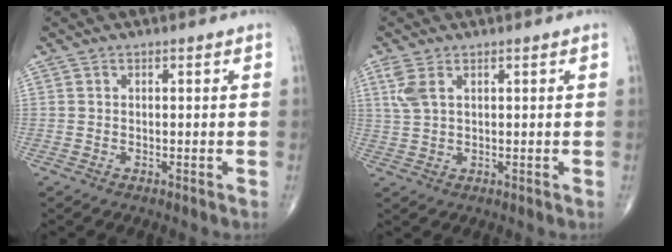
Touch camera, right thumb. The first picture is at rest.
{"total": 3.6, "force": [1.7, 1.6, 2.8], "torque": [-0.072, 0.007, 0.042]}